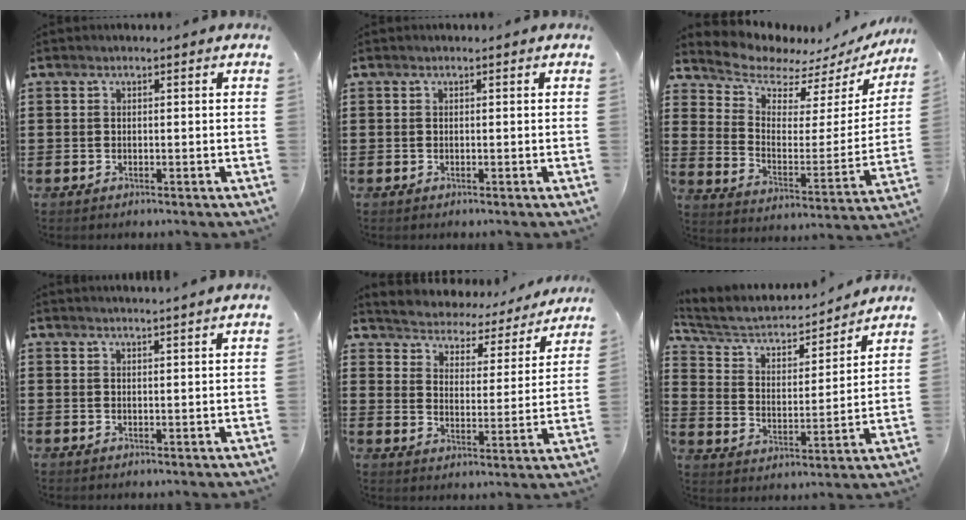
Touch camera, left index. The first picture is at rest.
{"total": 0.0}
{"total": 6.3, "force": [6.0, 1.8, 0.6], "torque": [-0.055, -0.051, 0.102]}
{"total": 1.6, "force": [1.5, -0.6, 0.2], "torque": [-0.006, -0.003, 0.029]}
{"total": 3.1, "force": [3.0, 0.5, -0.3], "torque": [-0.019, -0.032, 0.041]}
{"total": 5.2, "force": [4.3, 2.1, 1.9], "torque": [-0.063, -0.030, 0.067]}